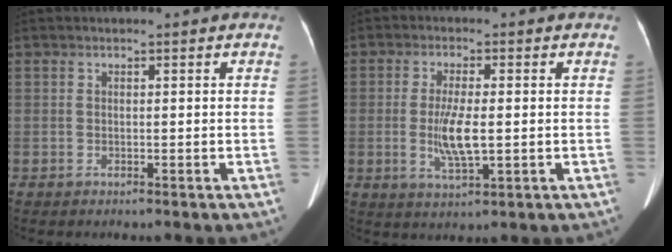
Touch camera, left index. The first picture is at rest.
{"total": 6.1, "force": [-0.6, 1.2, 5.9], "torque": [-0.123, -0.011, -0.009]}